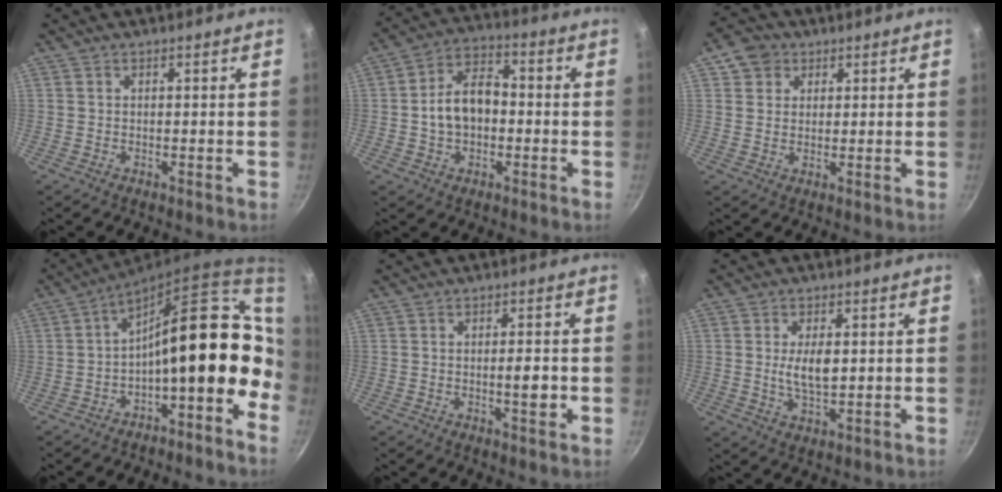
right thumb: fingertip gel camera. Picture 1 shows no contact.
{"total": 10.3, "force": [-0.9, 7.0, 7.4], "torque": [-0.104, 0.033, -0.026]}
{"total": 5.5, "force": [2.3, 4.6, 1.8], "torque": [0.004, 0.002, 0.035]}
{"total": 12.3, "force": [-1.9, 5.4, 10.8], "torque": [-0.121, 0.044, -0.029]}
{"total": 3.8, "force": [-0.7, 1.0, 3.6], "torque": [-0.047, 0.005, -0.011]}
{"total": 5.6, "force": [0.5, 3.0, 4.7], "torque": [-0.082, -0.005, 0.012]}